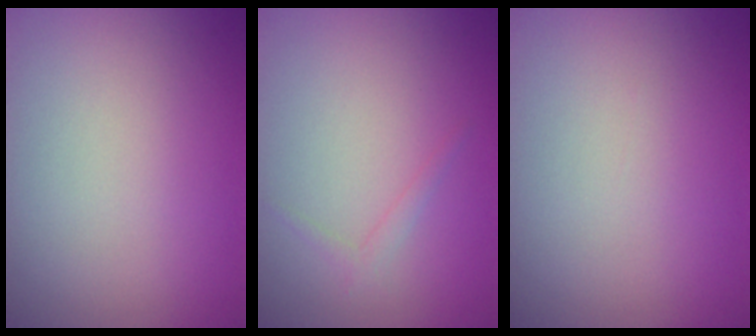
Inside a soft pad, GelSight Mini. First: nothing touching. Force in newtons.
{"total": 0.8, "press": 0.8, "slide": 0.0}
{"total": 0.0}